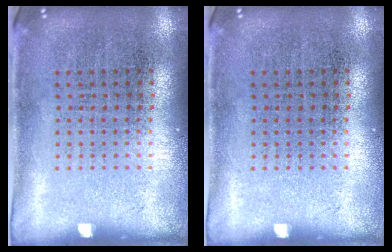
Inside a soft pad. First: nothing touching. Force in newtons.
{"total": 0.0}